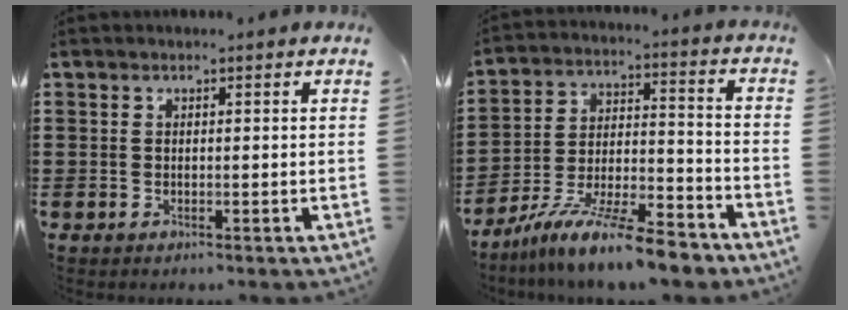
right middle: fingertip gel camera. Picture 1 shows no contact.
{"total": 12.3, "force": [-10.5, 1.5, 6.2], "torque": [-0.100, 0.029, -0.196]}